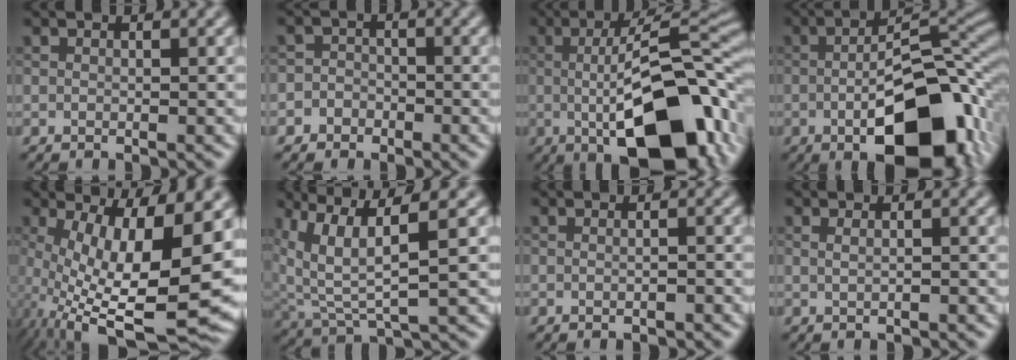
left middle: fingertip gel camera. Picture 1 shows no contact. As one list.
[{"total": 2.5, "force": [-1.4, 2.2, 0.1], "torque": [0.034, 0.007, -0.039]}, {"total": 14.2, "force": [-2.3, 5.2, 13.1], "torque": [-0.182, -0.003, -0.040]}, {"total": 13.2, "force": [-4.4, 5.5, 11.2], "torque": [-0.168, -0.004, -0.070]}, {"total": 14.7, "force": [-1.9, 4.7, 13.7], "torque": [-0.231, -0.013, -0.026]}, {"total": 6.2, "force": [3.0, 1.7, 5.2], "torque": [-0.121, -0.008, 0.063]}, {"total": 0.9, "force": [-0.2, 0.2, 0.9], "torque": [-0.013, -0.003, -0.009]}, {"total": 1.3, "force": [0.3, 0.6, 1.1], "torque": [-0.010, -0.004, -0.005]}]